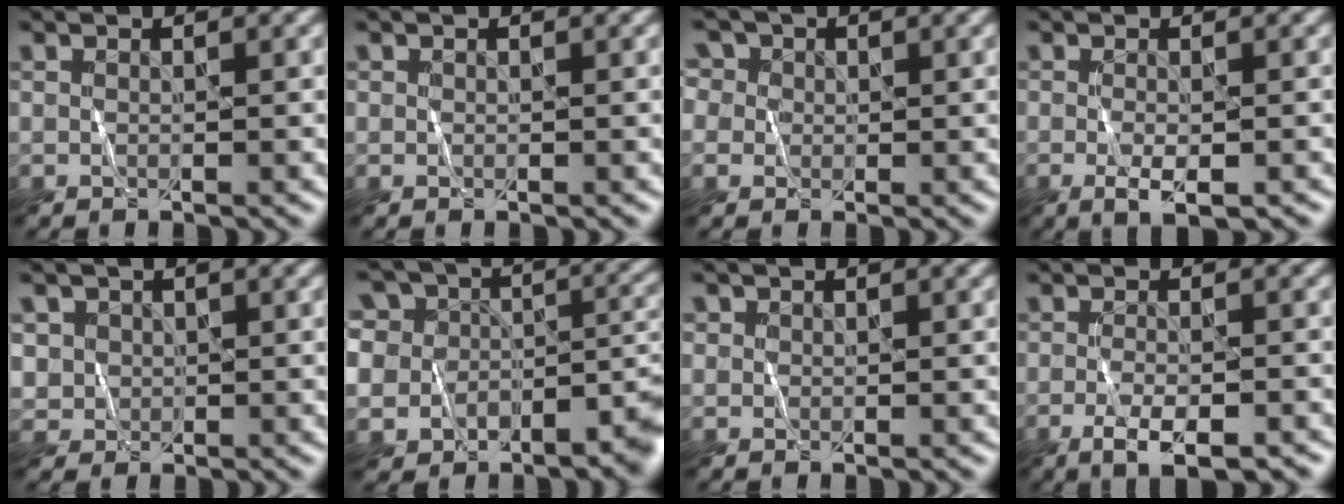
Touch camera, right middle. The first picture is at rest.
{"total": 0.0}
{"total": 5.3, "force": [2.4, 4.3, 2.2], "torque": [-0.056, 0.025, 0.021]}
{"total": 2.2, "force": [-0.8, 0.5, 2.0], "torque": [-0.040, -0.008, -0.011]}
{"total": 1.9, "force": [0.5, 1.9, 0.2], "torque": [-0.016, -0.005, 0.027]}
{"total": 13.3, "force": [-3.9, 11.0, 6.4], "torque": [-0.128, -0.003, -0.061]}
{"total": 0.7, "force": [0.3, 0.7, 0.0], "torque": [0.001, 0.001, 0.003]}
{"total": 3.9, "force": [-2.1, 1.0, 3.1], "torque": [-0.059, -0.005, -0.033]}